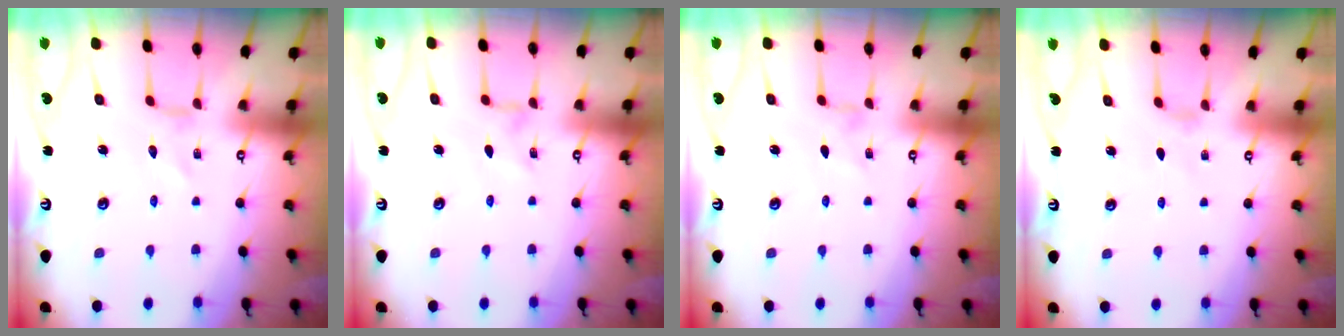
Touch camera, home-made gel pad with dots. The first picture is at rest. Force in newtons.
{"total": 0.0}
{"total": 0.0}
{"total": 1.8, "press": 1.7, "slide": 0.5}